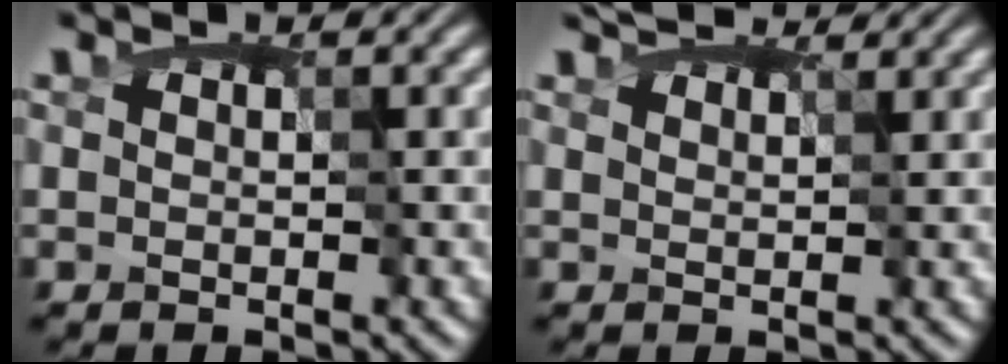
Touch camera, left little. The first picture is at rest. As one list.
[{"total": 4.2, "force": [3.7, 1.2, 1.6], "torque": [-0.045, 0.007, 0.052]}]